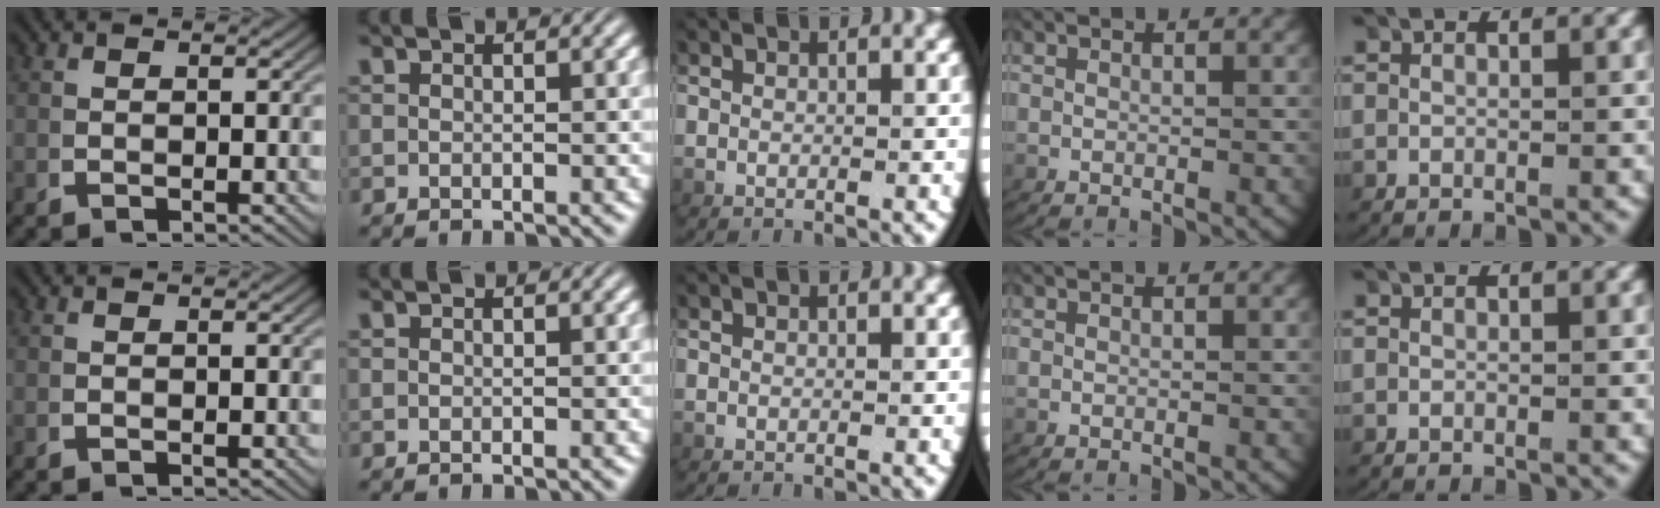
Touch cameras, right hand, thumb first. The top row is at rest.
{}